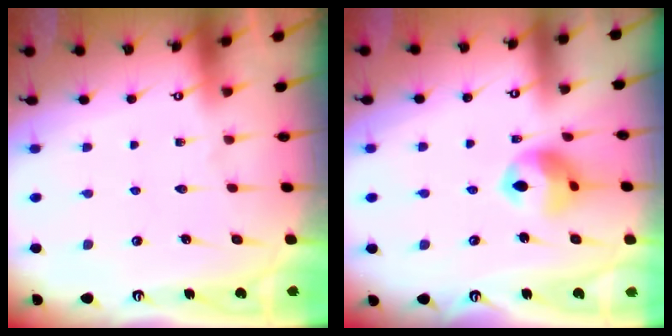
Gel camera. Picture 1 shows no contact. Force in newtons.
{"total": 11.1, "press": 11.0, "slide": 1.5}